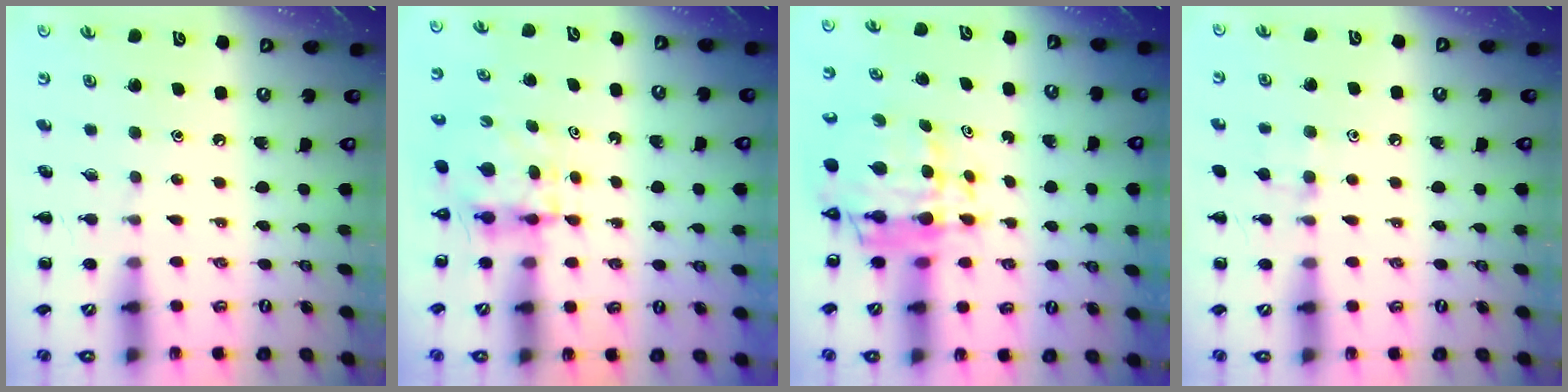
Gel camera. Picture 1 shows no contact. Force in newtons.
{"total": 4.0, "press": 3.9, "slide": 0.3}
{"total": 8.8, "press": 8.3, "slide": 3.0}
{"total": 7.8, "press": 7.5, "slide": 2.1}